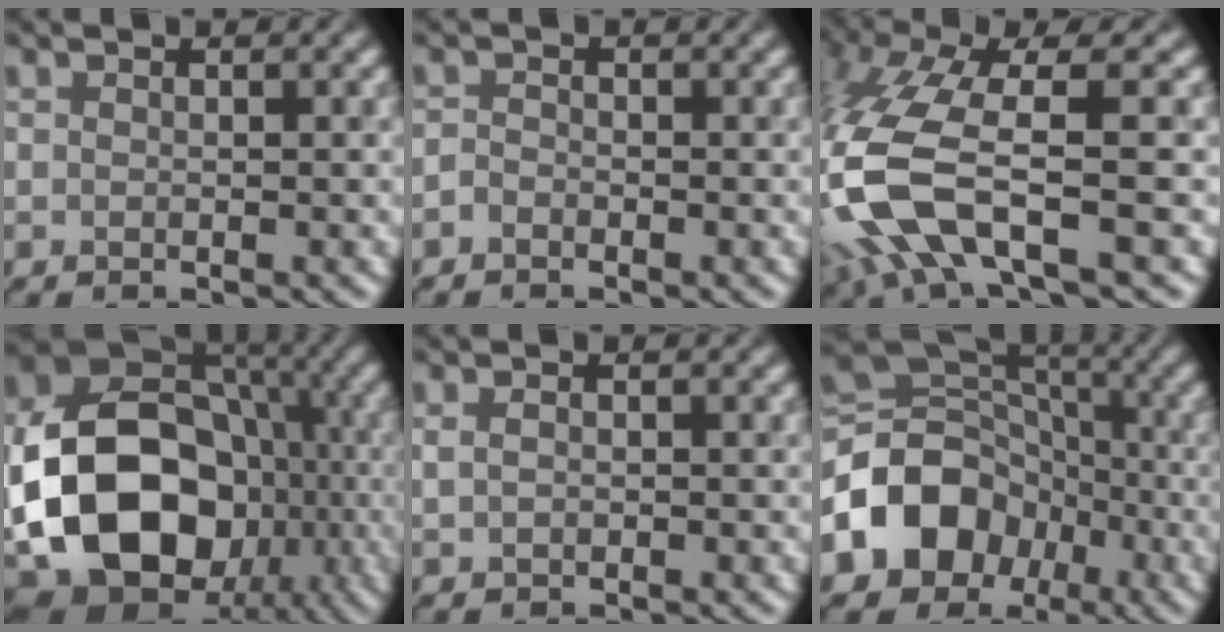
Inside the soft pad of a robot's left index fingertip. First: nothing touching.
{"total": 0.7, "force": [-0.7, 0.2, 0.0], "torque": [-0.001, 0.000, -0.017]}
{"total": 11.2, "force": [-3.2, 4.0, 9.9], "torque": [-0.231, -0.014, -0.060]}
{"total": 17.3, "force": [-3.8, 12.6, 11.3], "torque": [-0.206, -0.023, -0.055]}
{"total": 0.8, "force": [0.3, 0.5, 0.5], "torque": [-0.011, 0.000, 0.007]}
{"total": 9.2, "force": [-3.5, 7.4, 4.2], "torque": [-0.061, 0.004, -0.073]}